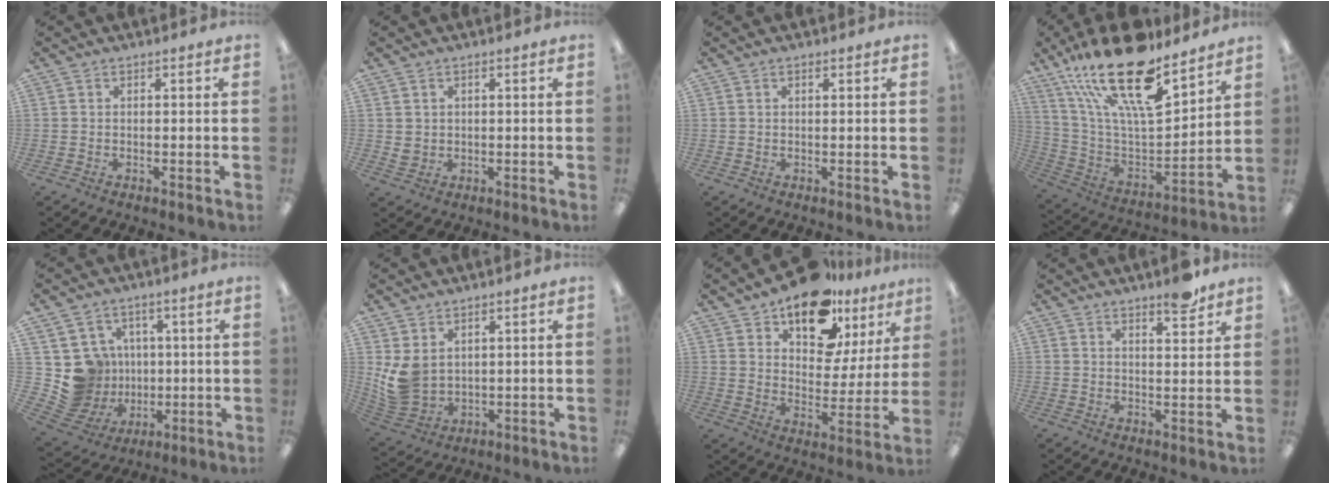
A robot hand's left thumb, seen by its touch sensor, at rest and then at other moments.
{"total": 2.4, "force": [1.0, 2.1, 0.5], "torque": [-0.003, -0.001, 0.016]}
{"total": 0.6, "force": [0.4, 0.3, 0.4], "torque": [-0.001, -0.002, 0.006]}
{"total": 24.8, "force": [16.5, 8.6, 16.4], "torque": [-0.301, -0.104, 0.284]}
{"total": 11.7, "force": [1.6, 11.4, 2.1], "torque": [-0.064, -0.018, 0.046]}
{"total": 7.9, "force": [2.5, 6.1, 4.3], "torque": [-0.104, -0.012, 0.051]}
{"total": 16.9, "force": [12.3, 8.7, 7.6], "torque": [-0.116, -0.078, 0.218]}
{"total": 5.6, "force": [4.7, 1.2, 2.9], "torque": [-0.027, -0.032, 0.076]}